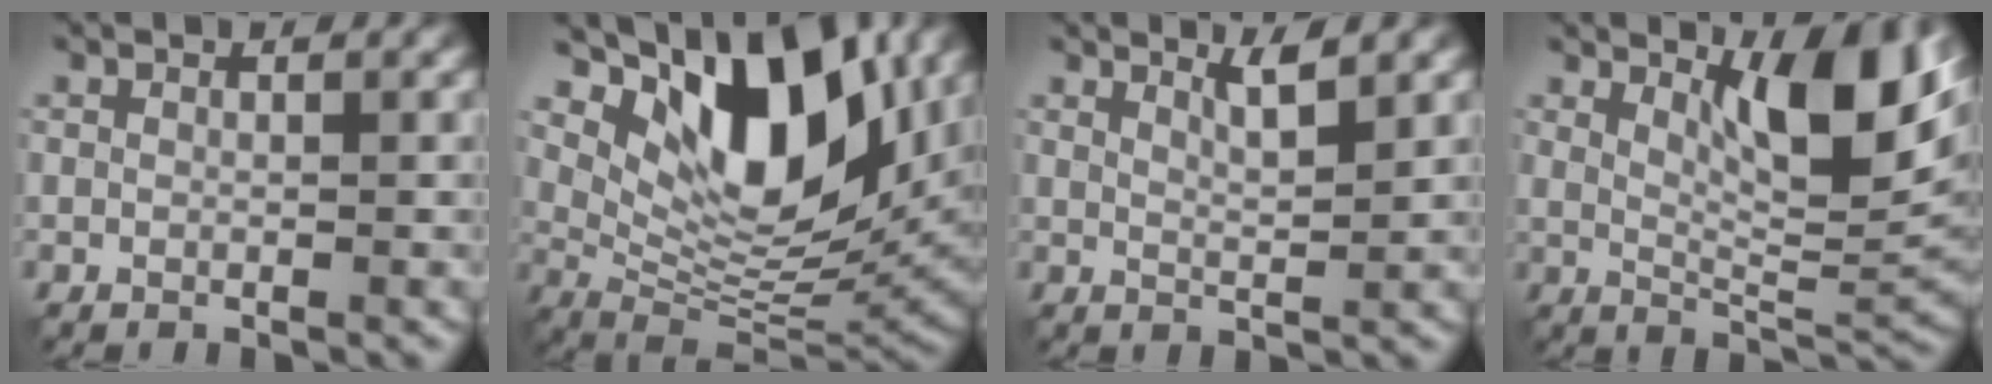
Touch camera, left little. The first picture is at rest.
{"total": 11.8, "force": [5.2, 5.4, 9.1], "torque": [-0.140, -0.009, 0.098]}
{"total": 2.1, "force": [1.5, 0.2, 1.4], "torque": [-0.021, 0.000, 0.022]}
{"total": 8.5, "force": [3.8, 2.2, 7.3], "torque": [-0.112, -0.005, 0.064]}